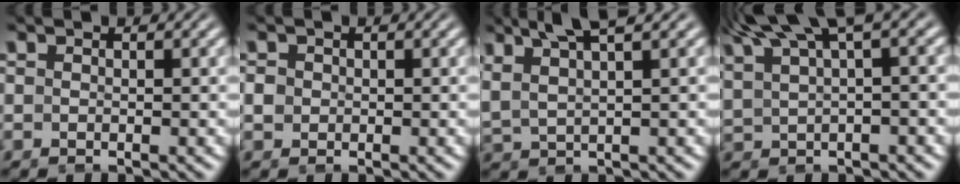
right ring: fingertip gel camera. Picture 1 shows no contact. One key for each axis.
{"total": 1.3, "fx": 0.1, "fy": 1.2, "fz": 0.4, "tx": -0.013, "ty": -0.005, "tz": 0.004}
{"total": 6.0, "fx": 4.0, "fy": 2.7, "fz": 3.5, "tx": -0.075, "ty": 0.023, "tz": 0.059}
{"total": 5.0, "fx": 3.4, "fy": 1.2, "fz": 3.5, "tx": -0.045, "ty": 0.023, "tz": 0.056}